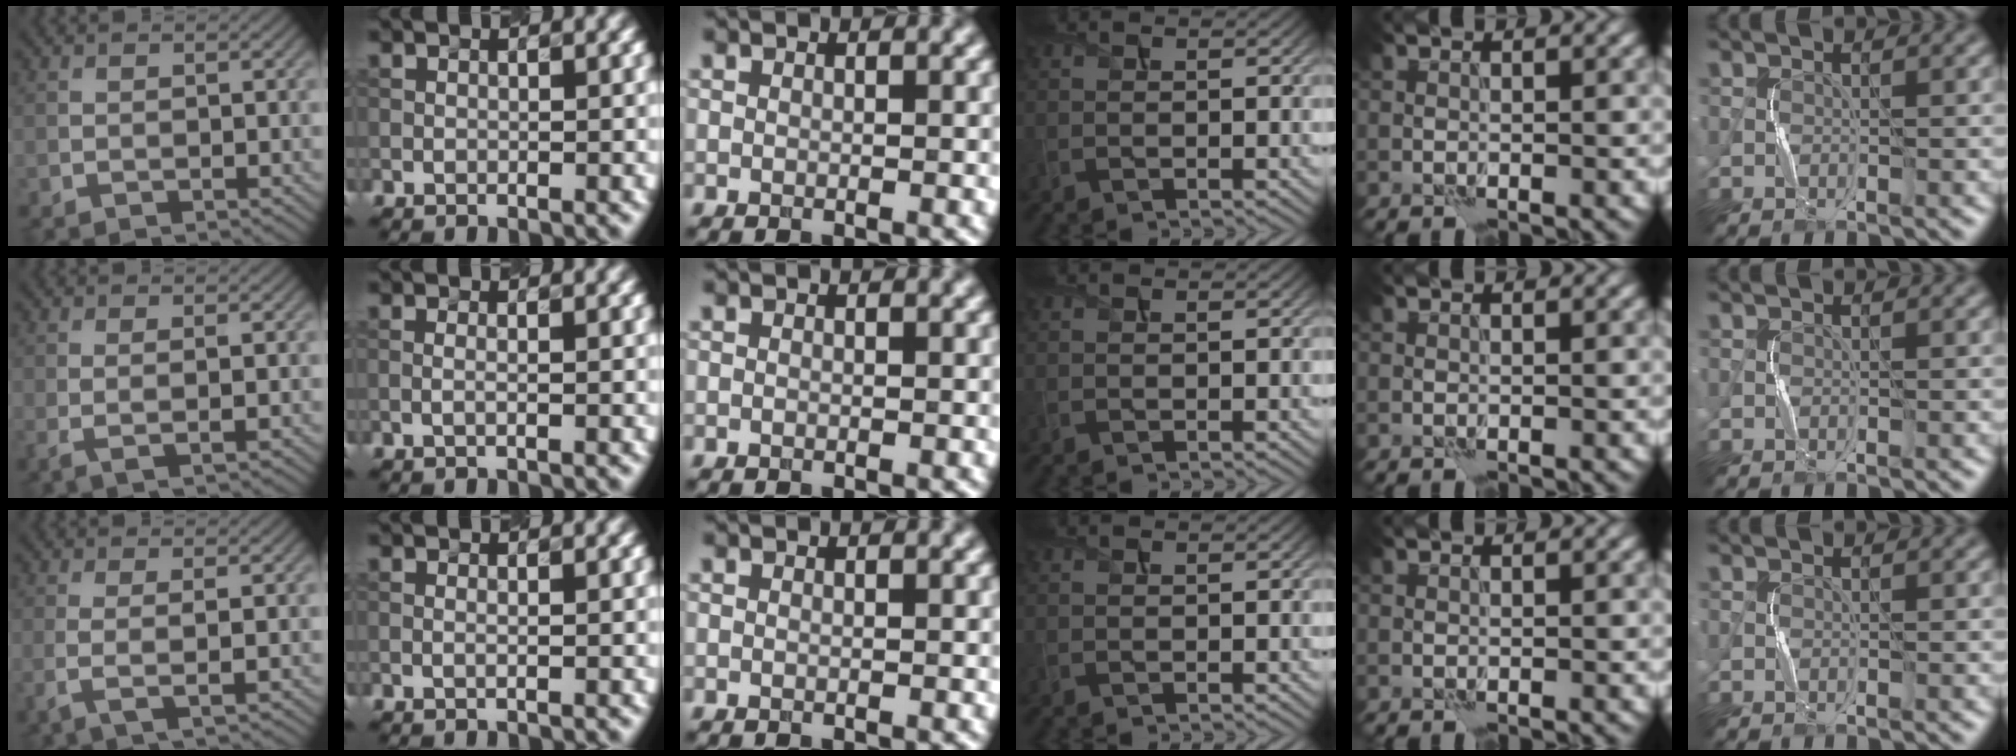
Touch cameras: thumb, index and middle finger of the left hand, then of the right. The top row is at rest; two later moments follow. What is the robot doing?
{"motion": "squeeze", "object": "sponge"}